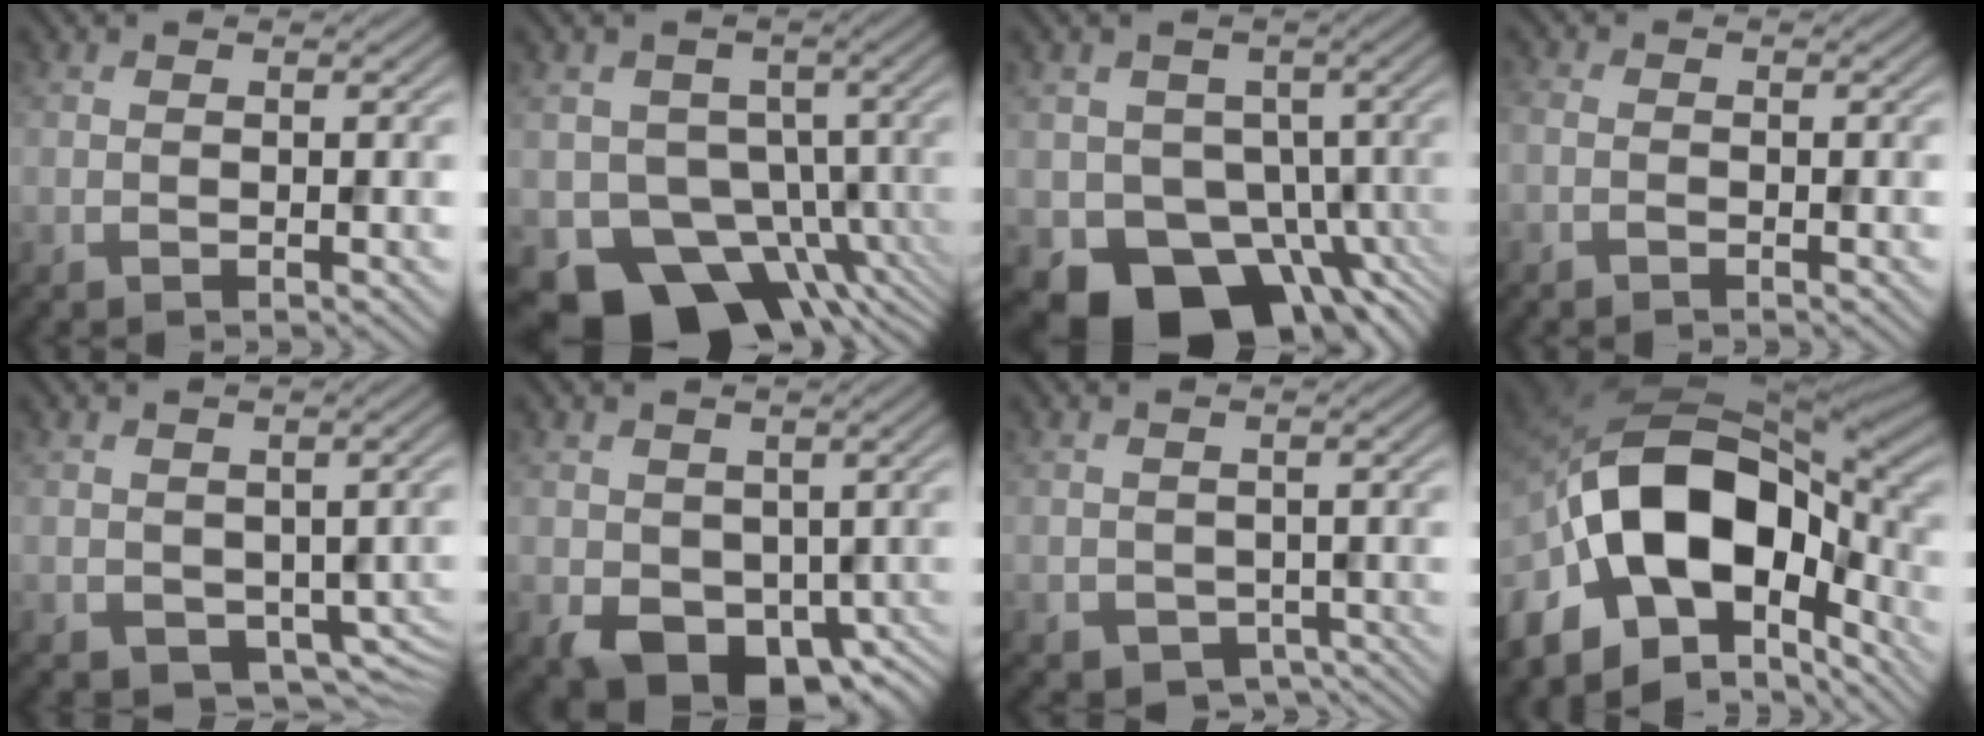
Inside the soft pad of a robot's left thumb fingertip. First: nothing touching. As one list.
[{"total": 10.1, "force": [-4.7, 7.9, 4.2], "torque": [-0.052, -0.031, -0.083]}, {"total": 9.9, "force": [-3.9, 7.8, 4.7], "torque": [-0.057, -0.037, -0.062]}, {"total": 0.9, "force": [-0.7, 0.4, 0.4], "torque": [-0.010, -0.003, -0.016]}, {"total": 4.2, "force": [-1.0, 3.2, 2.5], "torque": [-0.042, -0.031, 0.003]}, {"total": 7.1, "force": [-2.0, 5.5, 4.1], "torque": [-0.075, -0.038, -0.017]}, {"total": 2.3, "force": [-1.3, 1.9, 0.4], "torque": [-0.009, -0.024, -0.010]}, {"total": 18.2, "force": [-4.7, 11.5, 13.3], "torque": [-0.268, -0.006, -0.081]}]